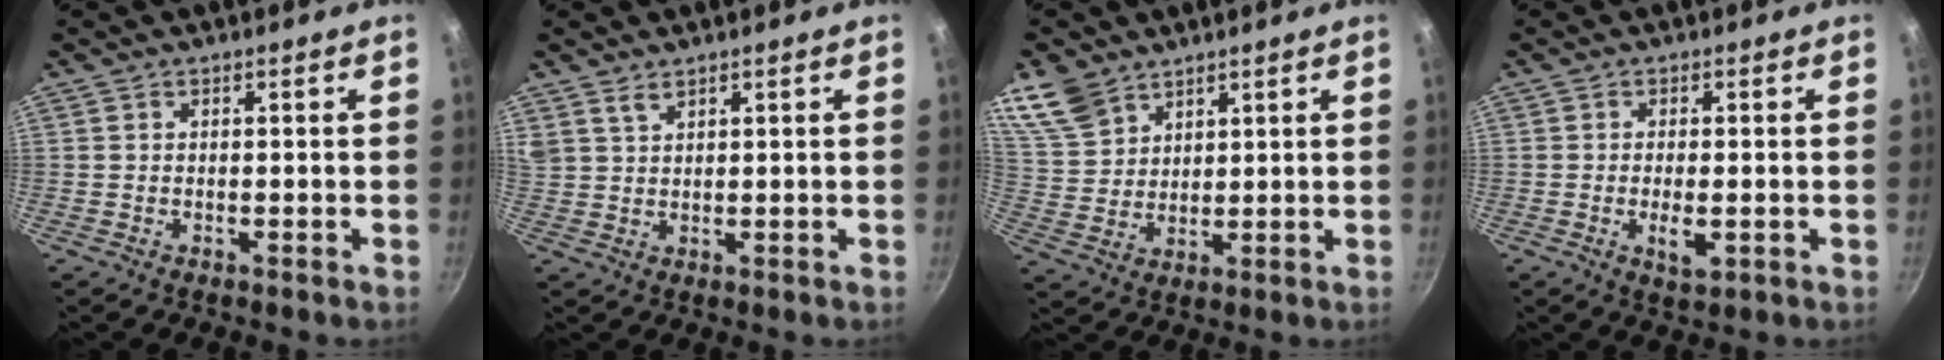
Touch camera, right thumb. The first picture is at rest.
{"total": 3.5, "force": [2.6, 1.6, 1.7], "torque": [-0.032, -0.002, 0.061]}
{"total": 9.4, "force": [6.7, 5.8, 3.2], "torque": [-0.043, -0.022, 0.144]}
{"total": 4.1, "force": [-0.9, 1.6, 3.7], "torque": [-0.066, -0.004, -0.013]}